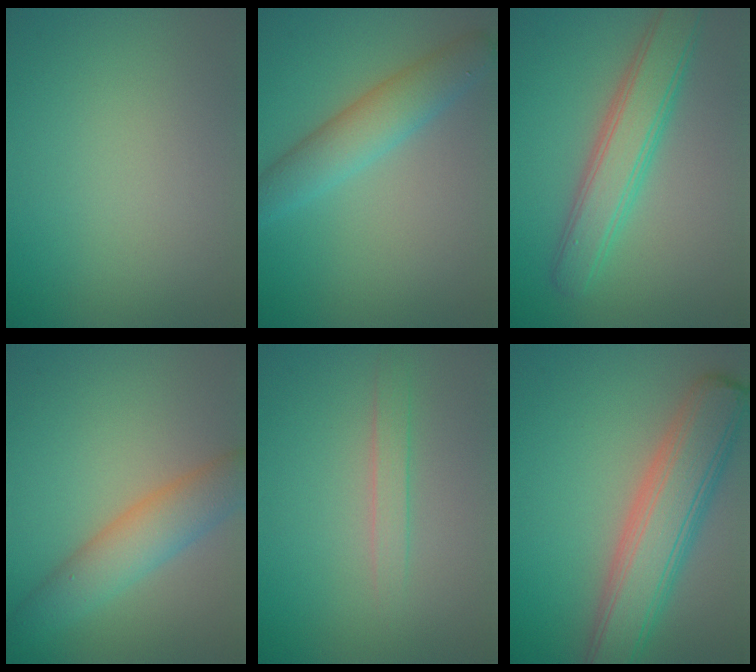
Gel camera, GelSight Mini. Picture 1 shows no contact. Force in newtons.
{"total": 4.2, "press": 4.2, "slide": 0.2}
{"total": 4.8, "press": 4.8, "slide": 0.1}
{"total": 4.8, "press": 4.8, "slide": 0.2}
{"total": 1.5, "press": 1.5, "slide": 0.1}
{"total": 7.6, "press": 7.6, "slide": 0.4}